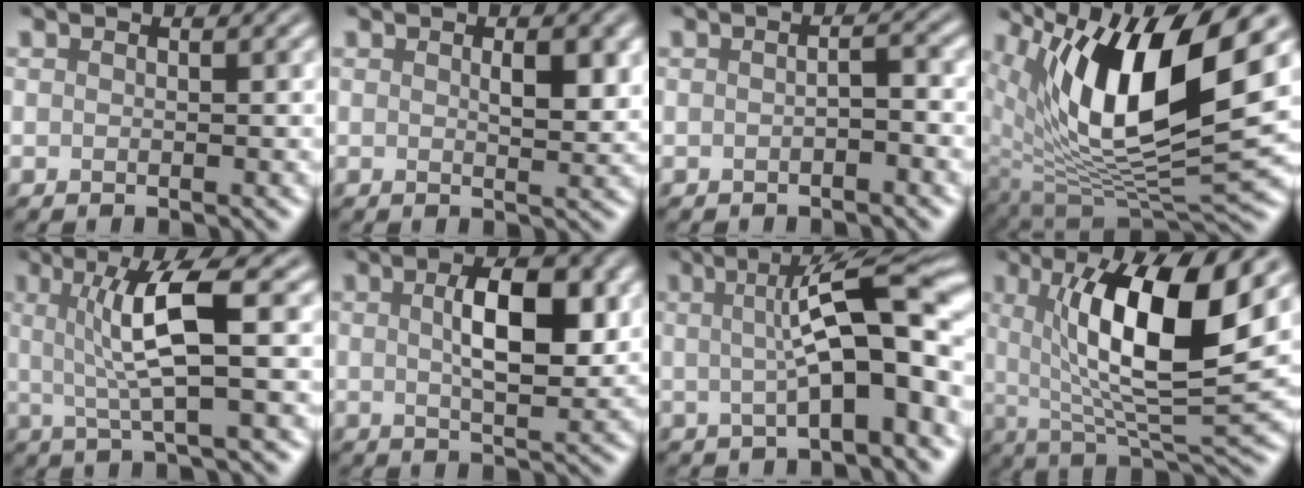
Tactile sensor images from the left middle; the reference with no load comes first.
{"total": 2.7, "force": [0.8, 0.9, 2.4], "torque": [-0.035, -0.002, 0.015]}
{"total": 1.3, "force": [-0.5, 0.3, 1.2], "torque": [-0.020, 0.004, -0.009]}
{"total": 13.6, "force": [4.8, 4.9, 11.7], "torque": [-0.206, -0.015, 0.092]}
{"total": 6.0, "force": [0.9, 0.9, 5.8], "torque": [-0.114, 0.005, 0.018]}
{"total": 6.3, "force": [1.2, 2.3, 5.7], "torque": [-0.092, 0.006, 0.021]}
{"total": 10.1, "force": [0.7, 2.4, 9.7], "torque": [-0.126, 0.021, 0.002]}
{"total": 11.4, "force": [2.9, 2.9, 10.6], "torque": [-0.159, -0.009, 0.054]}